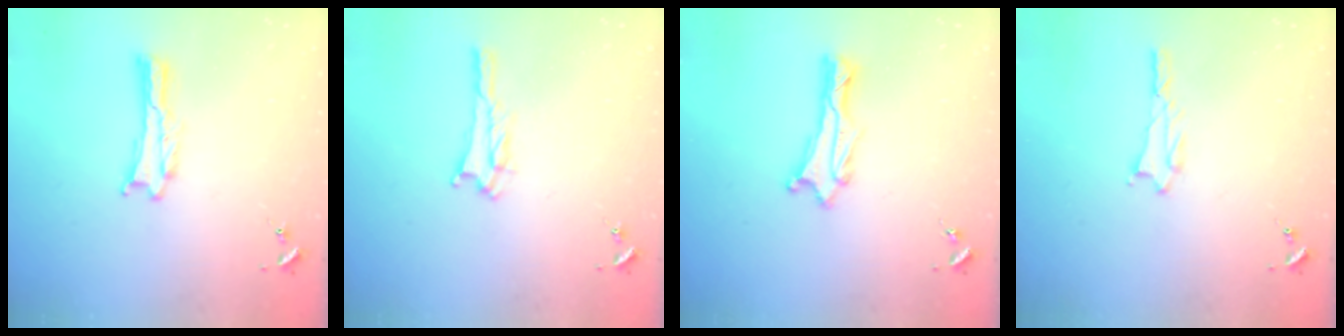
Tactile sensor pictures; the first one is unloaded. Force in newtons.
{"total": 2.8, "press": 2.8, "slide": 0.3}
{"total": 0.9, "press": 0.8, "slide": 0.1}
{"total": 1.0, "press": 1.0, "slide": 0.1}